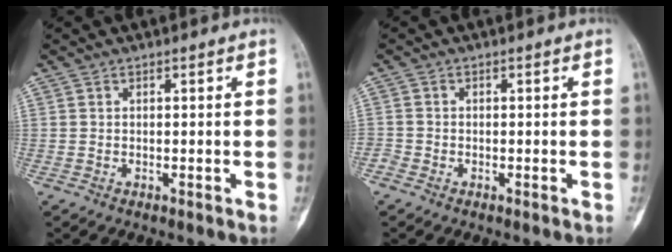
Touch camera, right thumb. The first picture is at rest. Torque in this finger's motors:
{"motor_torque": [-0.20, 0.11, -0.15, -0.08, -0.02]}